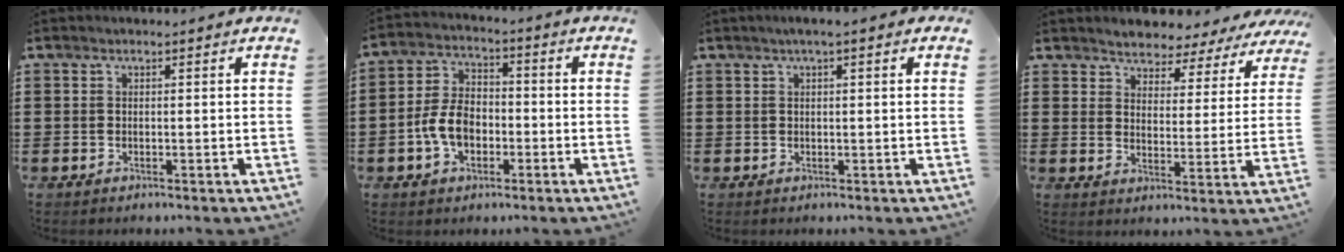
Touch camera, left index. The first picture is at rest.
{"total": 7.0, "force": [-2.2, 4.5, 4.8], "torque": [-0.120, 0.003, -0.050]}
{"total": 1.6, "force": [0.8, 0.1, 1.4], "torque": [-0.029, 0.002, 0.014]}
{"total": 3.9, "force": [3.8, 0.5, -0.6], "torque": [-0.016, -0.031, 0.063]}